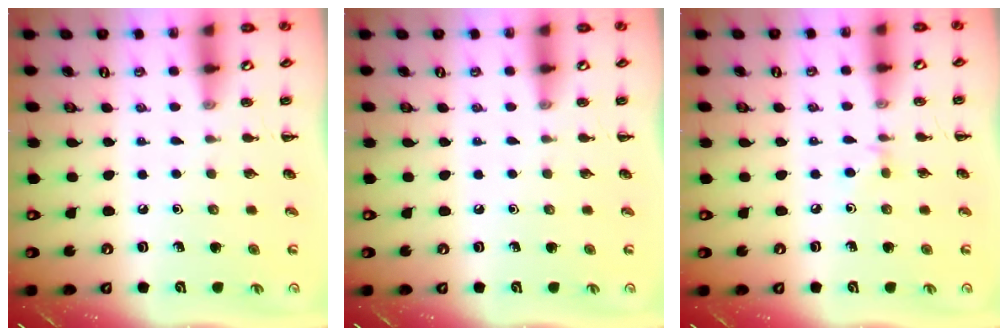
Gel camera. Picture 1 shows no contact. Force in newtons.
{"total": 0.0}
{"total": 2.8, "press": 2.6, "slide": 1.1}